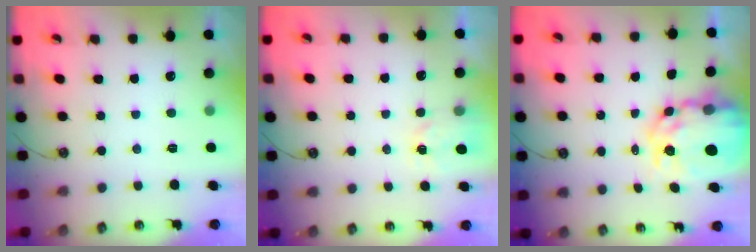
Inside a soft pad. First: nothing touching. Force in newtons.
{"total": 3.0, "press": 3.0, "slide": 0.3}
{"total": 13.8, "press": 13.7, "slide": 1.4}